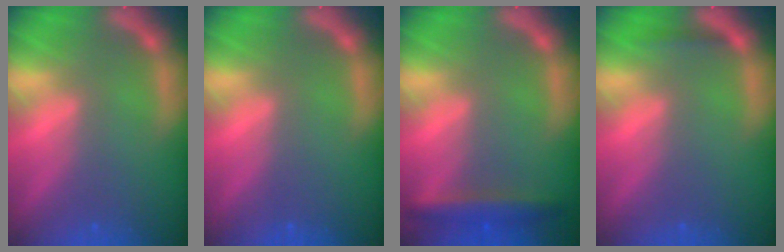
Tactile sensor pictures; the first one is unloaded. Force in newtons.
{"total": 0.0}
{"total": 3.5}
{"total": 0.9}